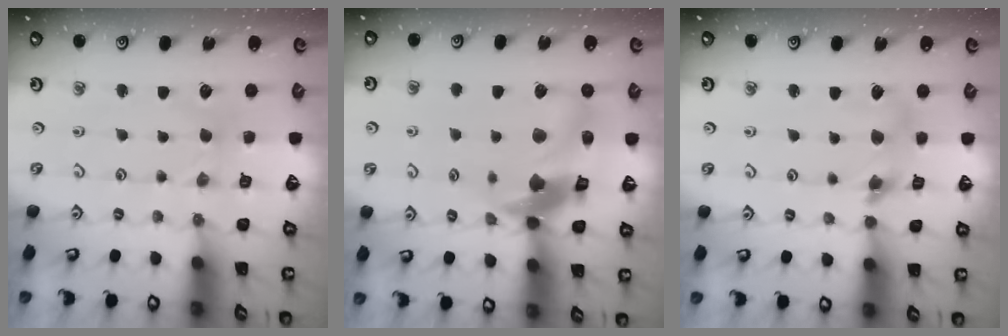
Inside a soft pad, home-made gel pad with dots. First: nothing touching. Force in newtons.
{"total": 15.3, "press": 15.1, "slide": 2.1}
{"total": 9.4, "press": 9.4, "slide": 1.2}